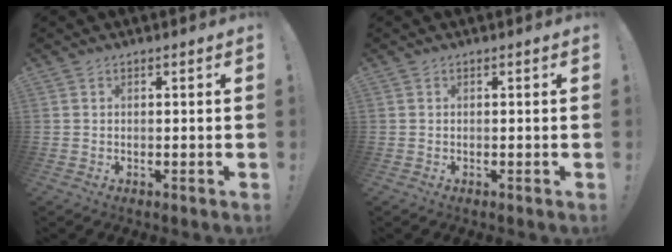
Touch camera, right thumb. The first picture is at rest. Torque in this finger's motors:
{"motor_torque": [-0.35, -0.35, -0.04, 0.11, 0.00]}